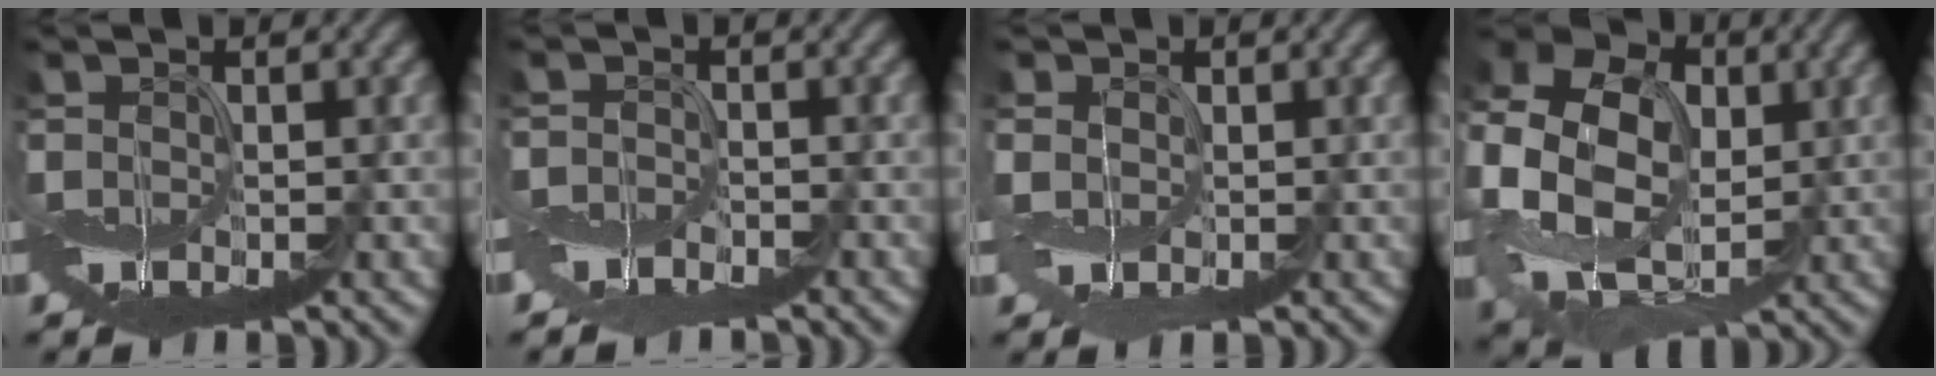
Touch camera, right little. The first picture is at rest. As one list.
[{"total": 2.7, "force": [-2.3, 1.2, 0.8], "torque": [-0.009, -0.006, -0.053]}, {"total": 2.7, "force": [0.9, 2.4, 1.1], "torque": [-0.034, 0.003, 0.015]}, {"total": 13.7, "force": [0.9, 10.4, 8.9], "torque": [-0.213, 0.007, 0.023]}]